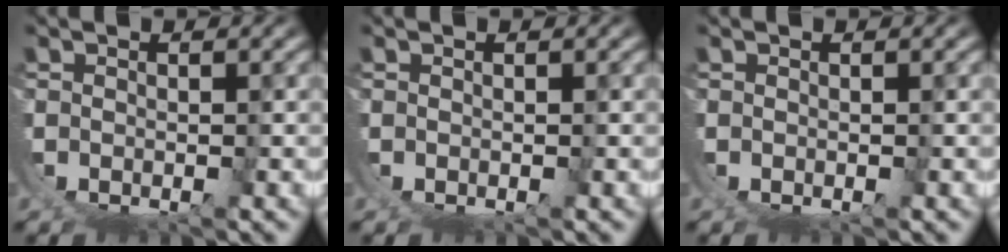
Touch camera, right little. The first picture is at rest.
{"total": 0.0}
{"total": 0.0}